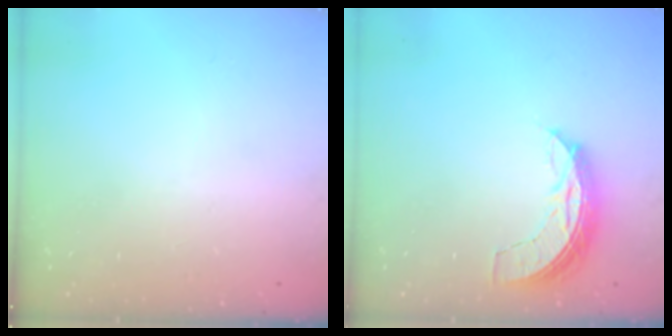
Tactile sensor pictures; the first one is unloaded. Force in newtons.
{"total": 6.9, "press": 6.9, "slide": 0.5}